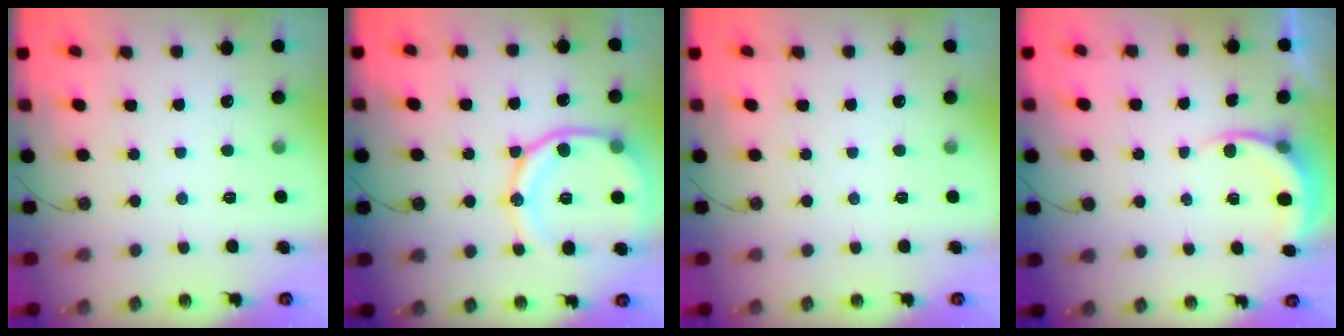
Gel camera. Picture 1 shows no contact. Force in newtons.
{"total": 15.7, "press": 15.6, "slide": 1.4}
{"total": 0.0}
{"total": 5.5, "press": 5.5, "slide": 0.2}